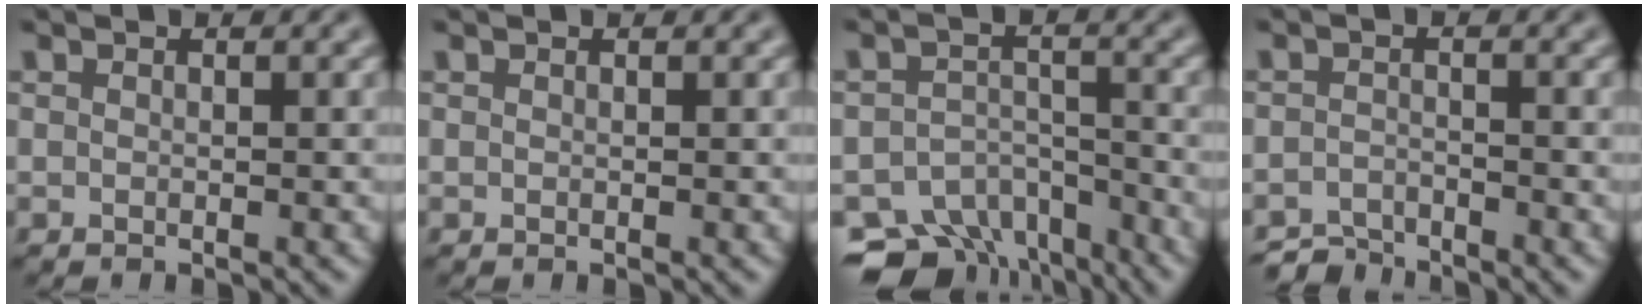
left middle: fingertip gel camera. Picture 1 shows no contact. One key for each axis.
{"total": 0.0}
{"total": 10.1, "fx": -8.1, "fy": 5.1, "fz": 3.0, "tx": -0.032, "ty": -0.011, "tz": -0.112}
{"total": 2.8, "fx": -2.7, "fy": 0.5, "fz": 0.3, "tx": -0.003, "ty": -0.001, "tz": -0.055}